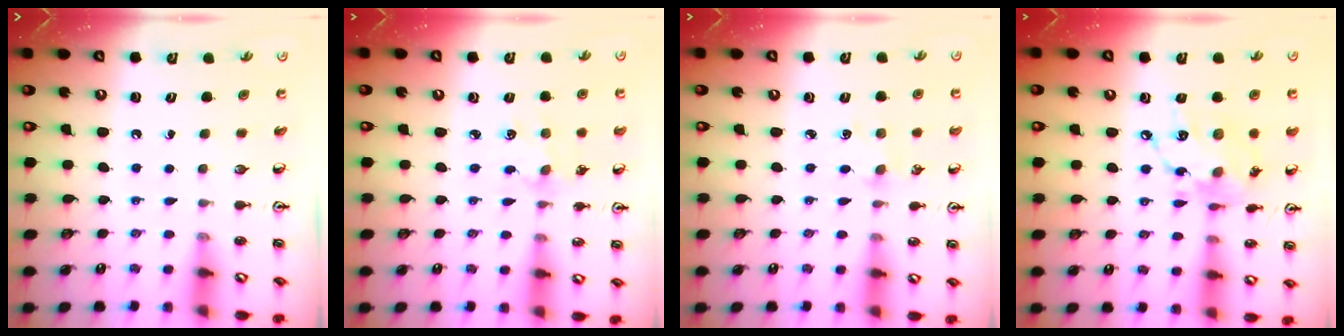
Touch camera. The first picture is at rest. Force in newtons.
{"total": 5.9, "press": 5.8, "slide": 0.8}
{"total": 2.3, "press": 2.3, "slide": 0.4}
{"total": 14.7, "press": 14.7, "slide": 1.1}